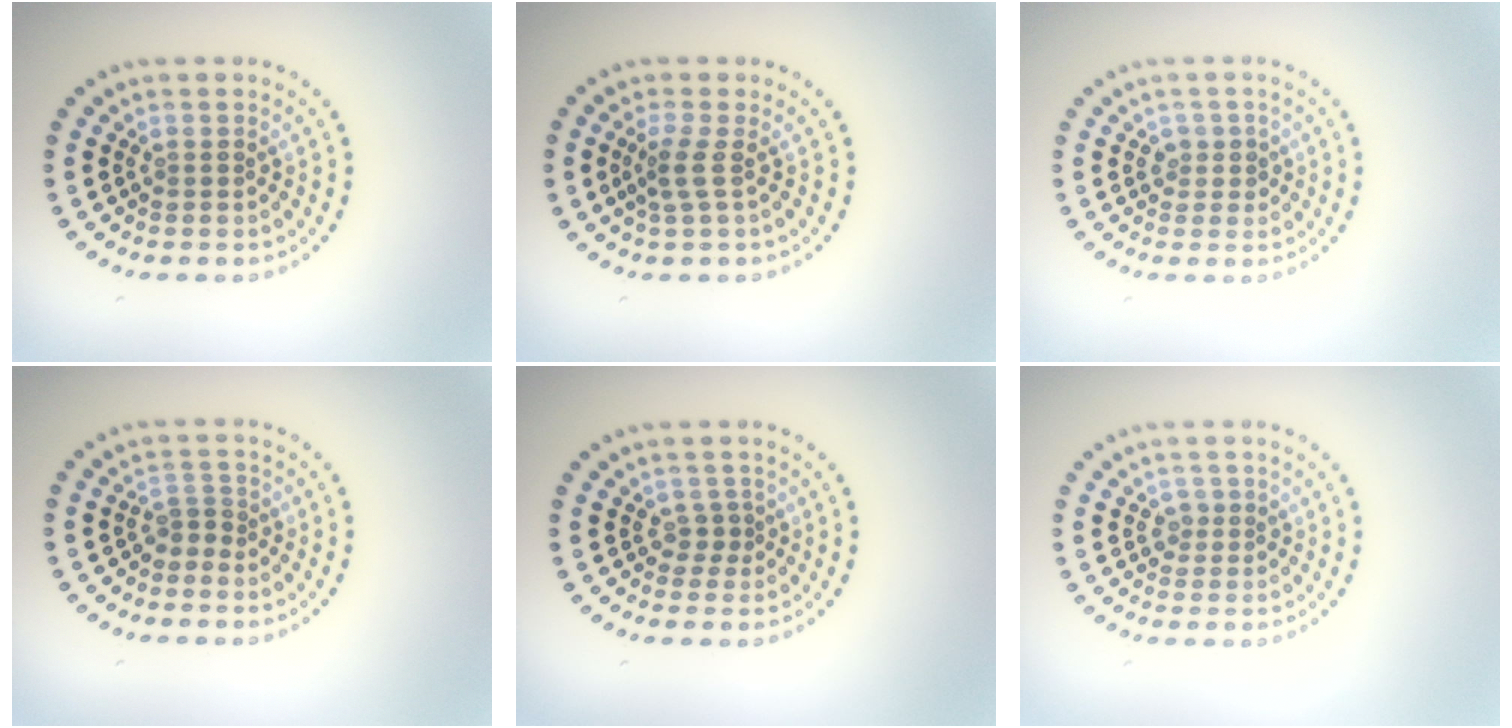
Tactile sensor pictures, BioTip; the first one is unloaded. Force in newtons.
{"total": 1.9, "press": 1.3, "slide": 1.5}
{"total": 1.5, "press": 1.3, "slide": 0.8}
{"total": 1.5, "press": 1.0, "slide": 1.1}
{"total": 1.1, "press": 0.8, "slide": 0.7}
{"total": 1.1, "press": 0.8, "slide": 0.7}